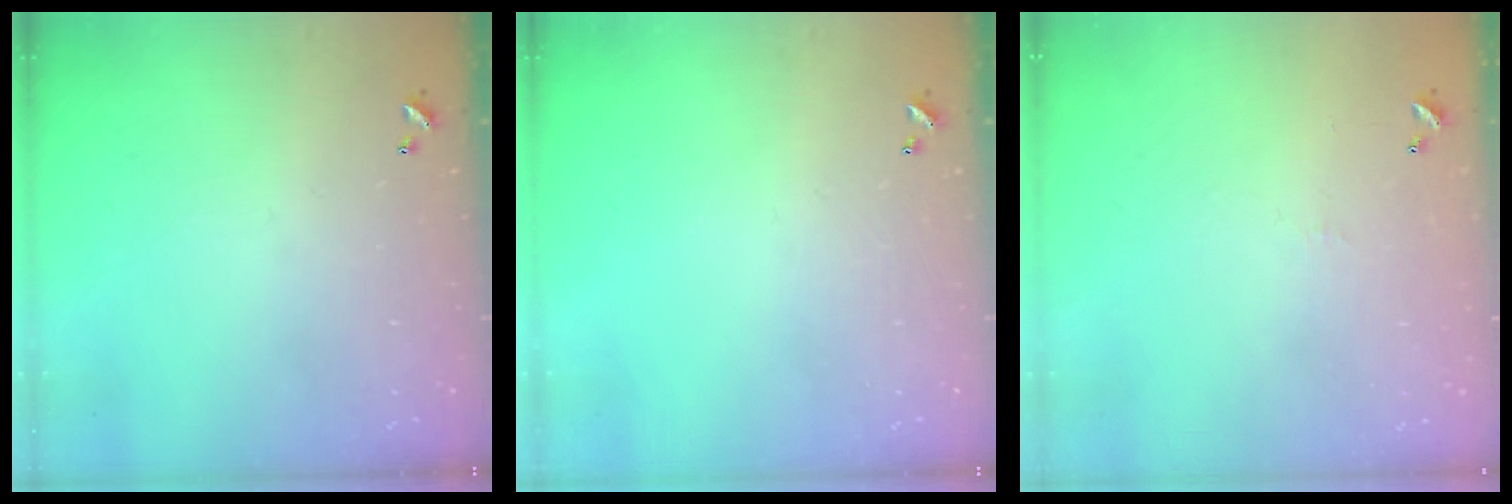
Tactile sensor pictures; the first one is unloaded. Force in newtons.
{"total": 0.0}
{"total": 6.5, "press": 6.4, "slide": 0.7}